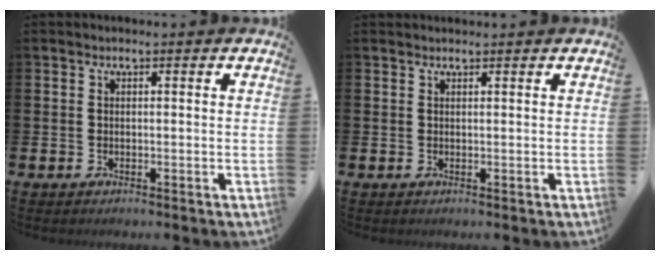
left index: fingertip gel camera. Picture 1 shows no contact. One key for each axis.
{"total": 0.7, "fx": 0.7, "fy": -0.1, "fz": -0.1, "tx": 0.015, "ty": -0.007, "tz": 0.010}